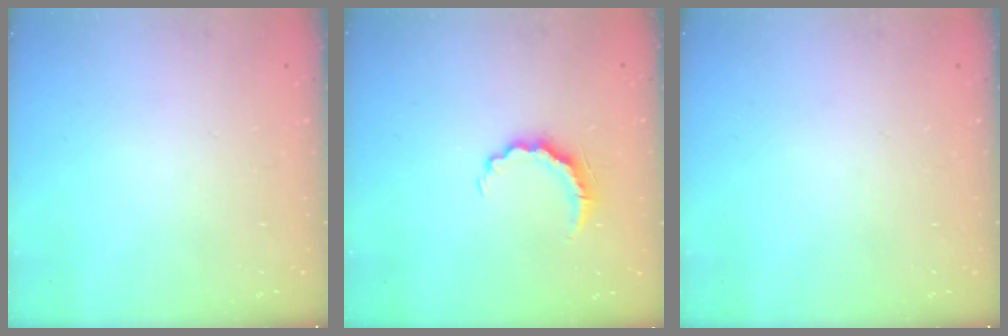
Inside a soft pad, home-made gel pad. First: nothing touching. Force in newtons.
{"total": 5.6, "press": 5.6, "slide": 0.7}
{"total": 0.0}